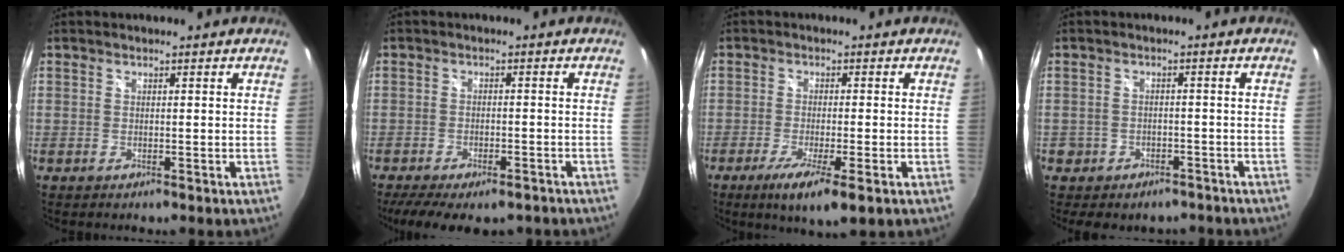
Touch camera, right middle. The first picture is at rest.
{"total": 13.0, "force": [-9.9, 4.6, 7.1], "torque": [-0.145, -0.036, -0.141]}
{"total": 7.7, "force": [-4.1, 0.8, 6.4], "torque": [-0.127, -0.028, -0.067]}
{"total": 5.8, "force": [-3.9, 4.1, 1.3], "torque": [-0.034, 0.010, -0.044]}